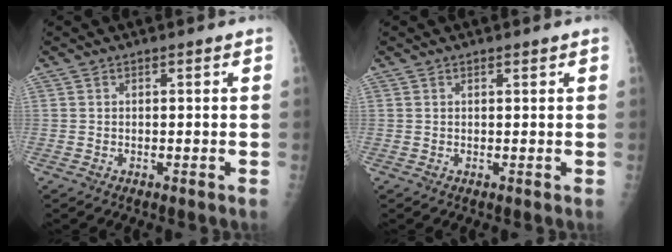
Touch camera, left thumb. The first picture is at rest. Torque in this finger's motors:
{"motor_torque": [-0.16, 0.04, -0.29, 0.15, 0.01]}